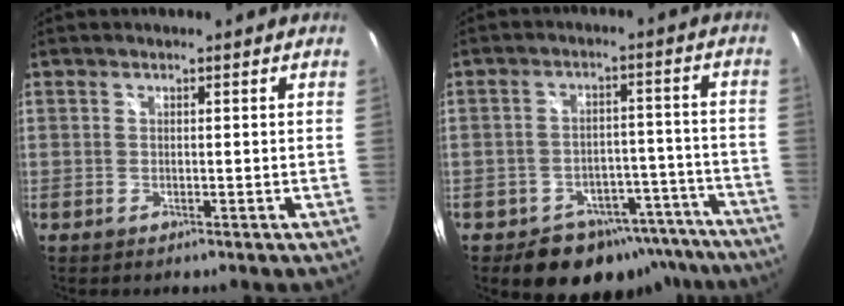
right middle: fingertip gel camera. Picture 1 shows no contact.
{"total": 15.0, "force": [-11.2, 9.1, 4.1], "torque": [-0.079, 0.040, -0.119]}